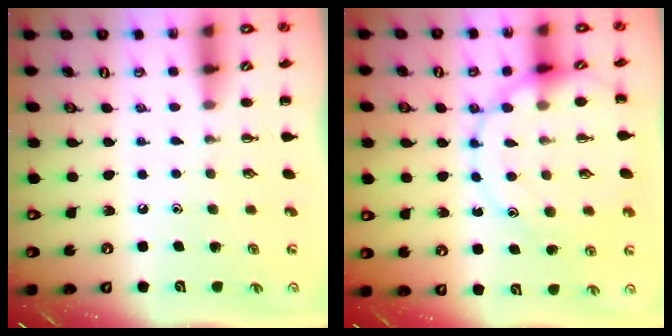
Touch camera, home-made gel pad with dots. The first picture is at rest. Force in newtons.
{"total": 13.0, "press": 12.9, "slide": 1.6}